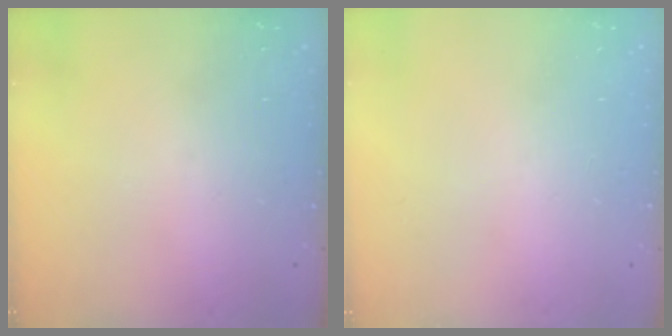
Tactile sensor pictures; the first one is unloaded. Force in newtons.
{"total": 0.0}